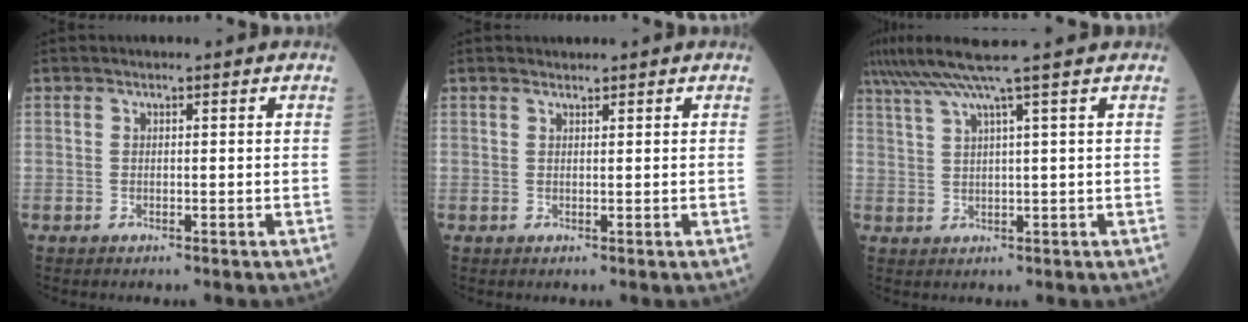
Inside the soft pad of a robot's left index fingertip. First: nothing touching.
{"total": 0.6, "force": [0.6, 0.0, 0.0], "torque": [-0.009, 0.004, 0.013]}
{"total": 7.8, "force": [5.8, -2.1, 4.8], "torque": [-0.083, 0.023, 0.096]}